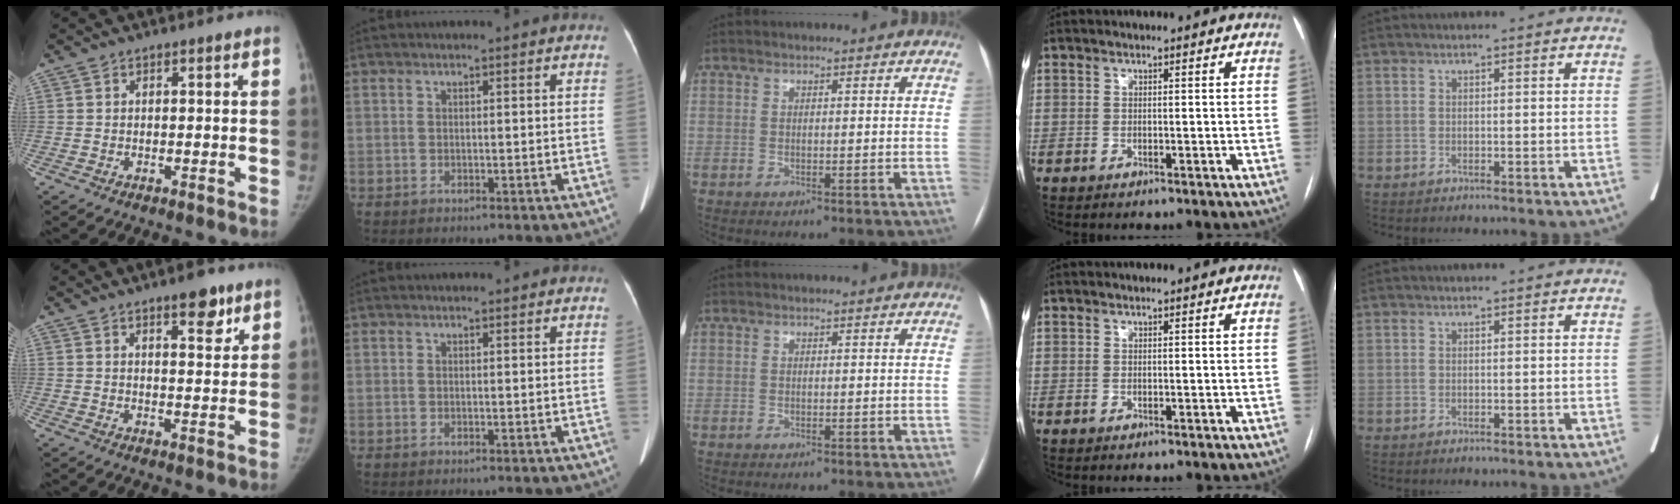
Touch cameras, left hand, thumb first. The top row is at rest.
{"thumb": {"total": 6.3, "force": [4.0, 2.2, 4.3], "torque": [-0.042, -0.023, 0.054]}}